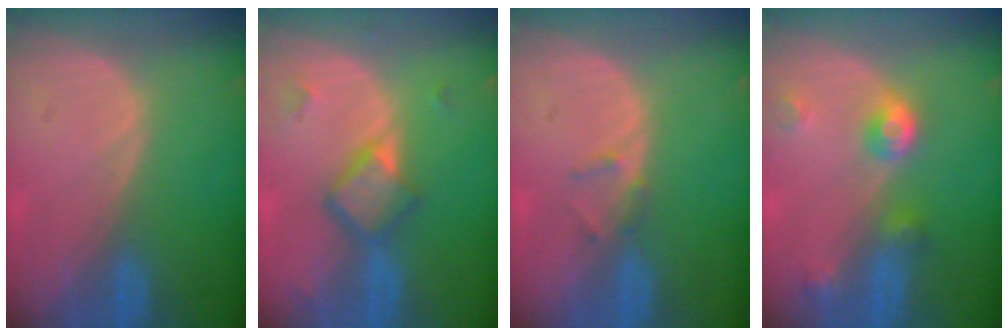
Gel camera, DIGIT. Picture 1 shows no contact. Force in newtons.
{"total": 5.8, "press": 5.0, "slide": 3.0}
{"total": 1.3, "press": 1.1, "slide": 0.8}
{"total": 4.8, "press": 4.4, "slide": 2.0}